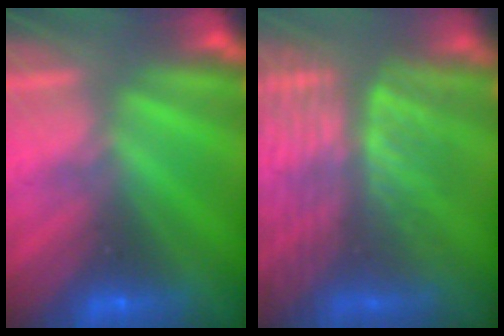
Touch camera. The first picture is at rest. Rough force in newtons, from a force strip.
{"total": 7.8}